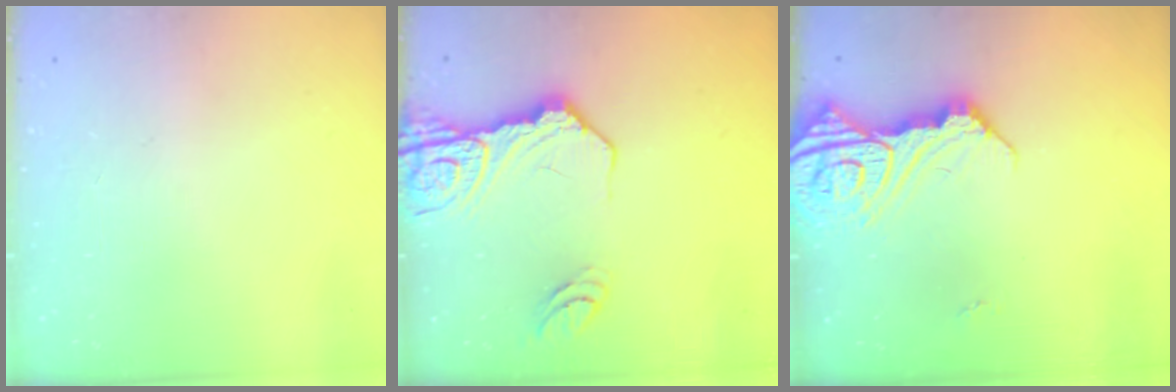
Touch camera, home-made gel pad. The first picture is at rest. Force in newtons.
{"total": 16.9, "press": 16.7, "slide": 2.1}
{"total": 15.5, "press": 15.4, "slide": 1.7}